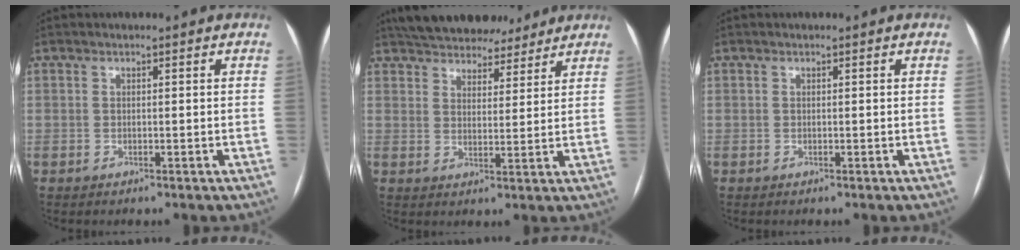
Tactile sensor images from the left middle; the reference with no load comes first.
{"total": 15.5, "force": [13.6, 5.4, 5.1], "torque": [-0.086, 0.025, 0.194]}
{"total": 0.0}